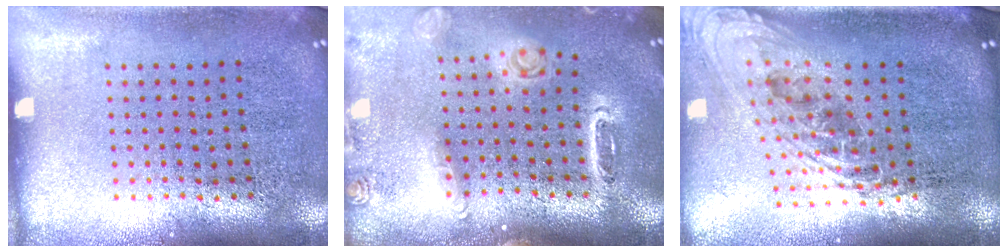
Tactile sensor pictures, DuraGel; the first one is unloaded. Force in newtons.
{"total": 1.5, "press": 1.5, "slide": 0.1}
{"total": 2.3, "press": 1.6, "slide": 1.6}